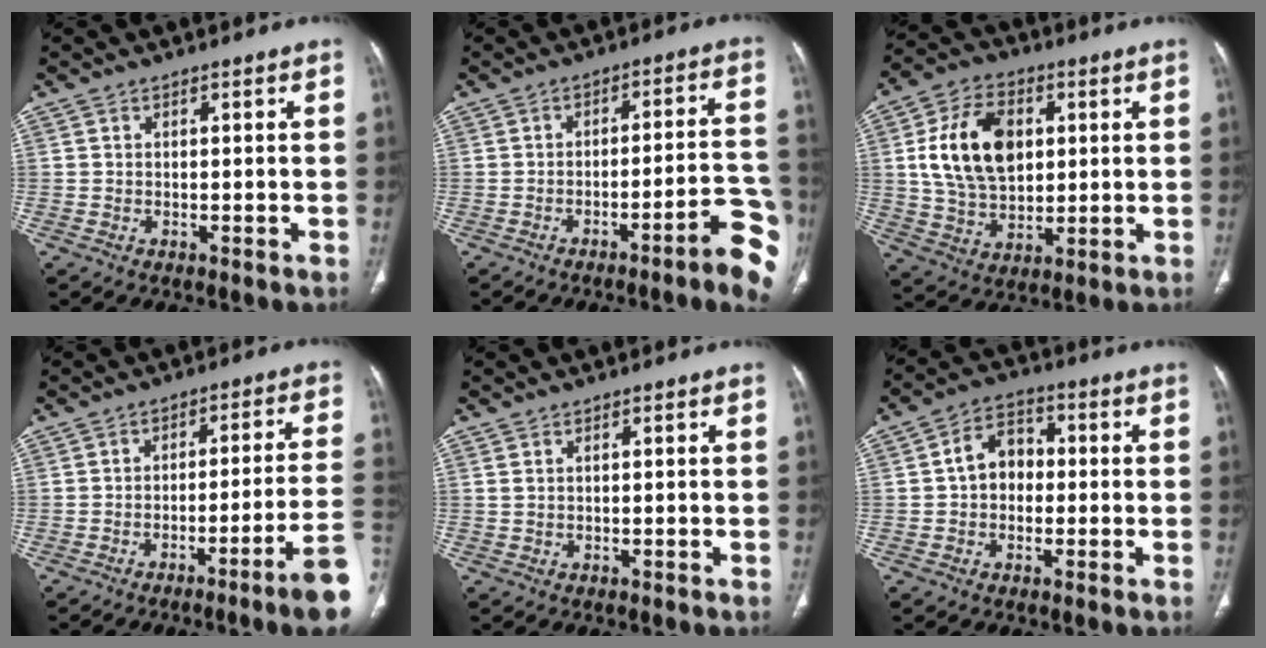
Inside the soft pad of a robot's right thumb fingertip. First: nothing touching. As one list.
[{"total": 11.4, "force": [-5.9, 1.3, 9.6], "torque": [-0.105, 0.043, -0.077]}, {"total": 16.0, "force": [3.2, 10.7, 11.5], "torque": [-0.181, -0.003, 0.061]}, {"total": 11.4, "force": [-5.1, -1.0, 10.2], "torque": [-0.143, 0.027, -0.077]}, {"total": 0.7, "force": [0.4, 0.3, 0.6], "torque": [-0.018, 0.010, 0.011]}, {"total": 7.1, "force": [0.0, 5.5, 4.5], "torque": [-0.047, 0.020, -0.012]}]